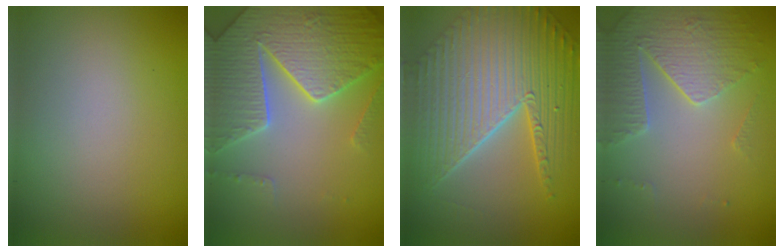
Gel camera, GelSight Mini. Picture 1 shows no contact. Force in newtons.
{"total": 7.6, "press": 7.3, "slide": 1.9}
{"total": 10.8, "press": 7.3, "slide": 8.0}
{"total": 3.7, "press": 3.6, "slide": 0.9}